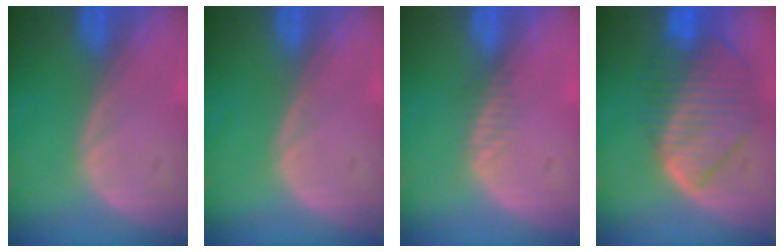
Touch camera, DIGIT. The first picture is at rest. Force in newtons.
{"total": 0.0}
{"total": 1.3, "press": 1.1, "slide": 0.7}
{"total": 9.7, "press": 8.5, "slide": 4.7}